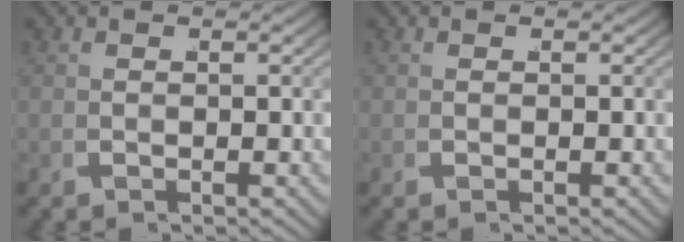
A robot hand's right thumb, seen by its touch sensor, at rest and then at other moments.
{"total": 0.0}